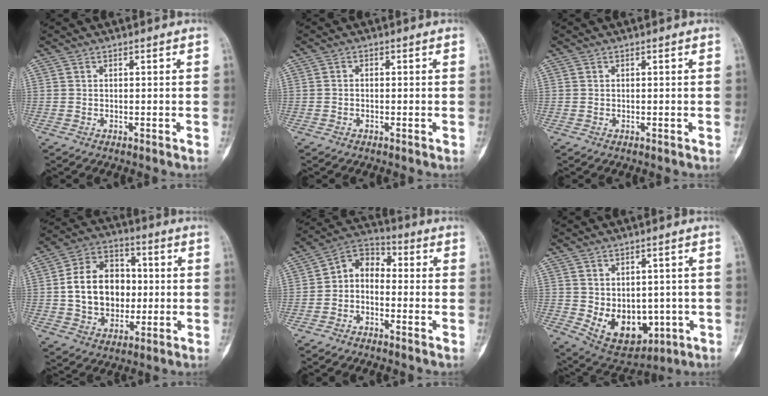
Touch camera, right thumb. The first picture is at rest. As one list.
[{"total": 0.7, "force": [-0.2, 0.5, 0.4], "torque": [0.000, 0.003, -0.007]}, {"total": 0.0}, {"total": 15.4, "force": [0.2, 11.7, 10.0], "torque": [-0.130, 0.021, 0.005]}, {"total": 7.1, "force": [-1.4, 5.2, 4.7], "torque": [-0.051, 0.037, -0.045]}, {"total": 11.8, "force": [-1.9, 8.2, 8.3], "torque": [-0.089, -0.005, 0.002]}]